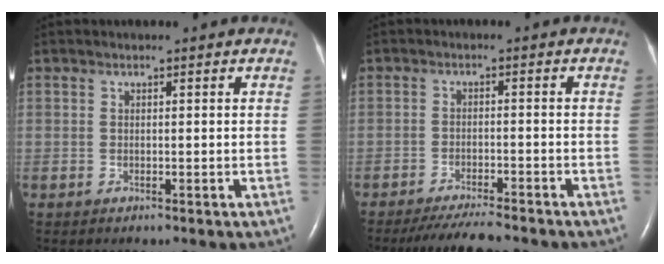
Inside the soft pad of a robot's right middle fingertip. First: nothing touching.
{"total": 7.5, "force": [-6.9, 0.5, 3.1], "torque": [-0.048, -0.020, -0.111]}